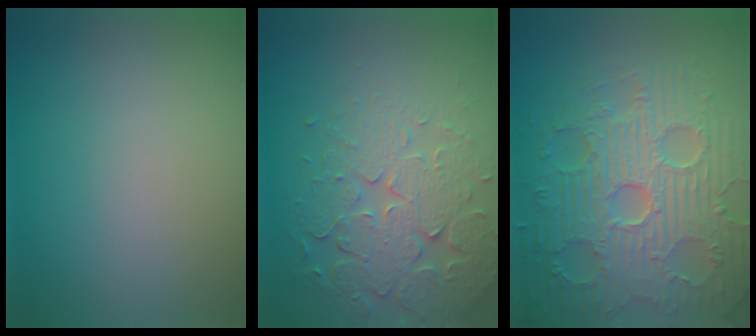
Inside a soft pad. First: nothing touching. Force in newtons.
{"total": 6.2, "press": 4.9, "slide": 3.9}
{"total": 9.2, "press": 6.7, "slide": 6.3}